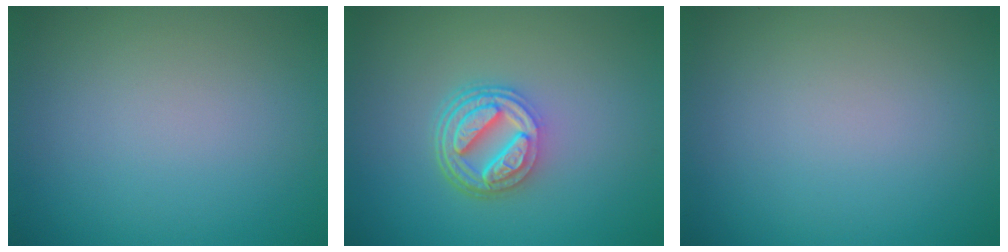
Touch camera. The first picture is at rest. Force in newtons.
{"total": 5.1, "press": 3.8, "slide": 3.4}
{"total": 0.0}